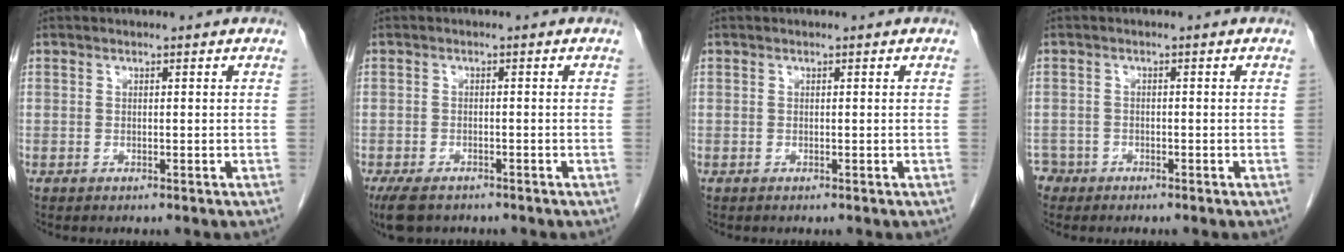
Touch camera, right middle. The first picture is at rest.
{"total": 5.1, "force": [-3.8, 2.2, 2.5], "torque": [-0.048, -0.009, -0.061]}
{"total": 0.0}
{"total": 2.0, "force": [-1.6, 1.2, -0.4], "torque": [0.004, 0.005, -0.031]}